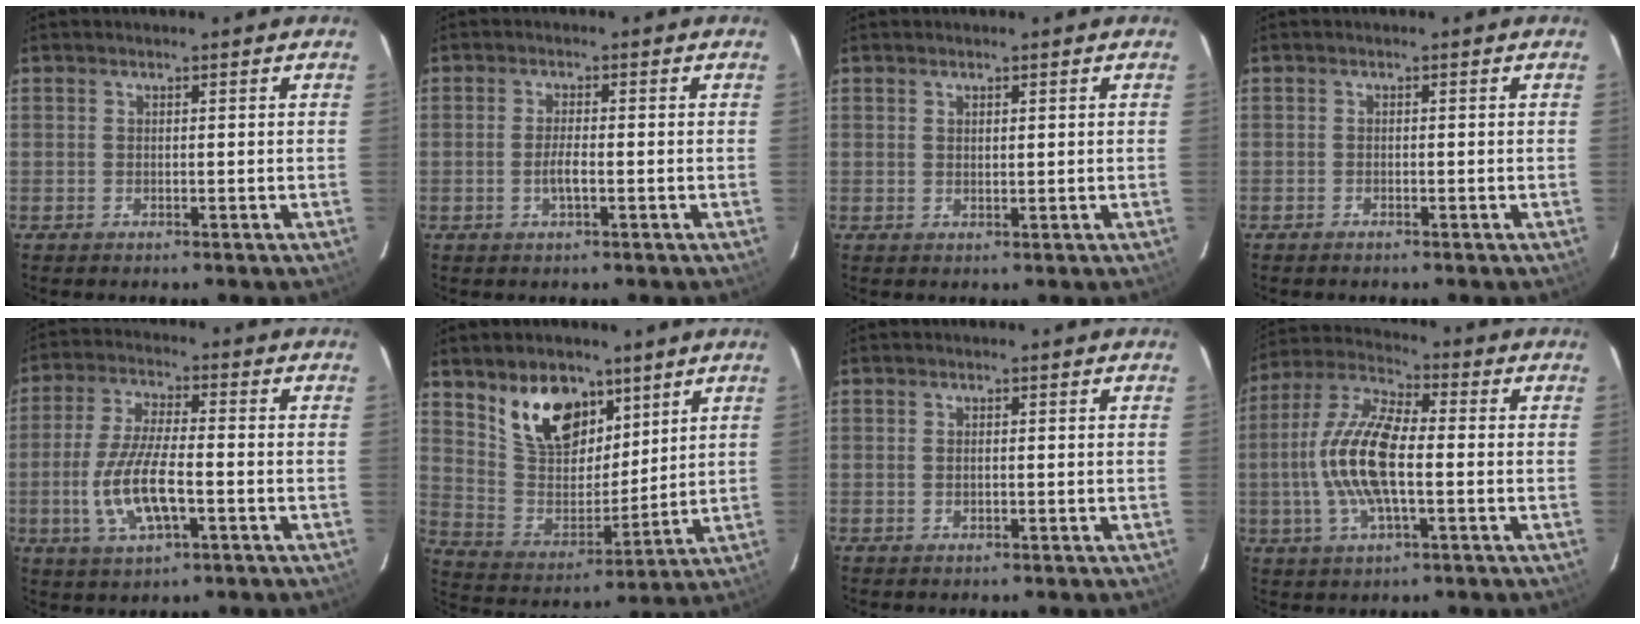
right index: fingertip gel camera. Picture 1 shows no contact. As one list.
[{"total": 2.4, "force": [-0.9, 0.4, 2.2], "torque": [-0.043, -0.003, -0.016]}, {"total": 0.9, "force": [0.7, 0.4, 0.4], "torque": [-0.004, 0.001, 0.013]}, {"total": 0.8, "force": [-0.8, 0.3, 0.1], "torque": [-0.008, 0.002, -0.015]}, {"total": 11.3, "force": [-3.1, 3.7, 10.2], "torque": [-0.211, -0.007, -0.057]}, {"total": 14.5, "force": [8.7, 8.4, 8.0], "torque": [-0.156, 0.008, 0.175]}, {"total": 0.5, "force": [-0.1, 0.4, 0.3], "torque": [-0.005, 0.000, -0.002]}, {"total": 13.9, "force": [-1.7, 4.9, 12.9], "torque": [-0.267, 0.007, -0.040]}]